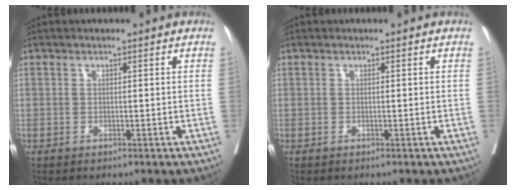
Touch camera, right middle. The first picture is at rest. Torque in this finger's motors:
{"motor_torque": [0.02, -0.02, -0.45, -0.21]}